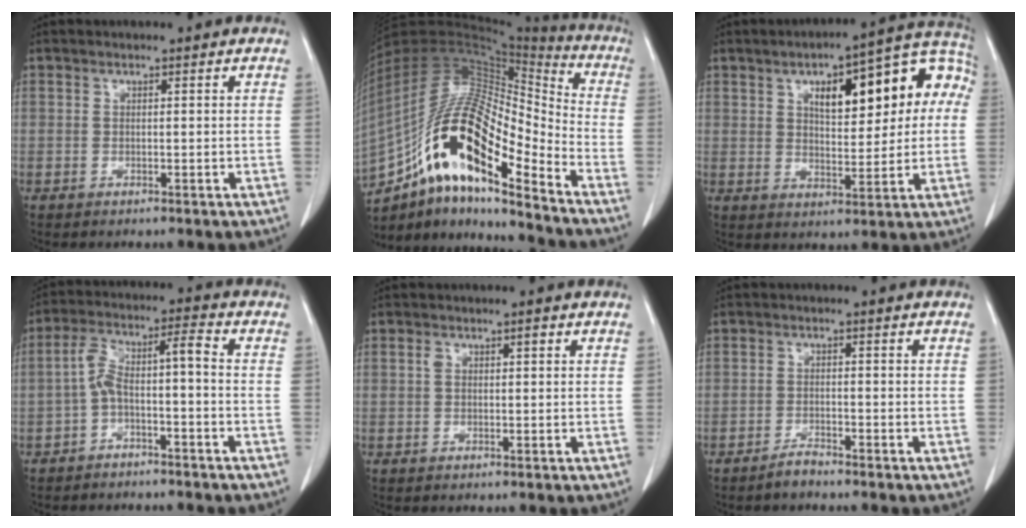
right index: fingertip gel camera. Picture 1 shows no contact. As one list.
[{"total": 20.9, "force": [-11.8, 4.9, 16.6], "torque": [-0.336, 0.012, -0.207]}, {"total": 16.5, "force": [4.0, 6.0, 14.8], "torque": [-0.197, 0.043, 0.054]}, {"total": 6.8, "force": [-1.9, 1.2, 6.4], "torque": [-0.121, 0.041, -0.034]}, {"total": 1.9, "force": [0.6, 0.9, 1.5], "torque": [-0.029, 0.016, 0.013]}, {"total": 2.0, "force": [-1.9, 0.2, 0.6], "torque": [-0.009, -0.001, -0.033]}]